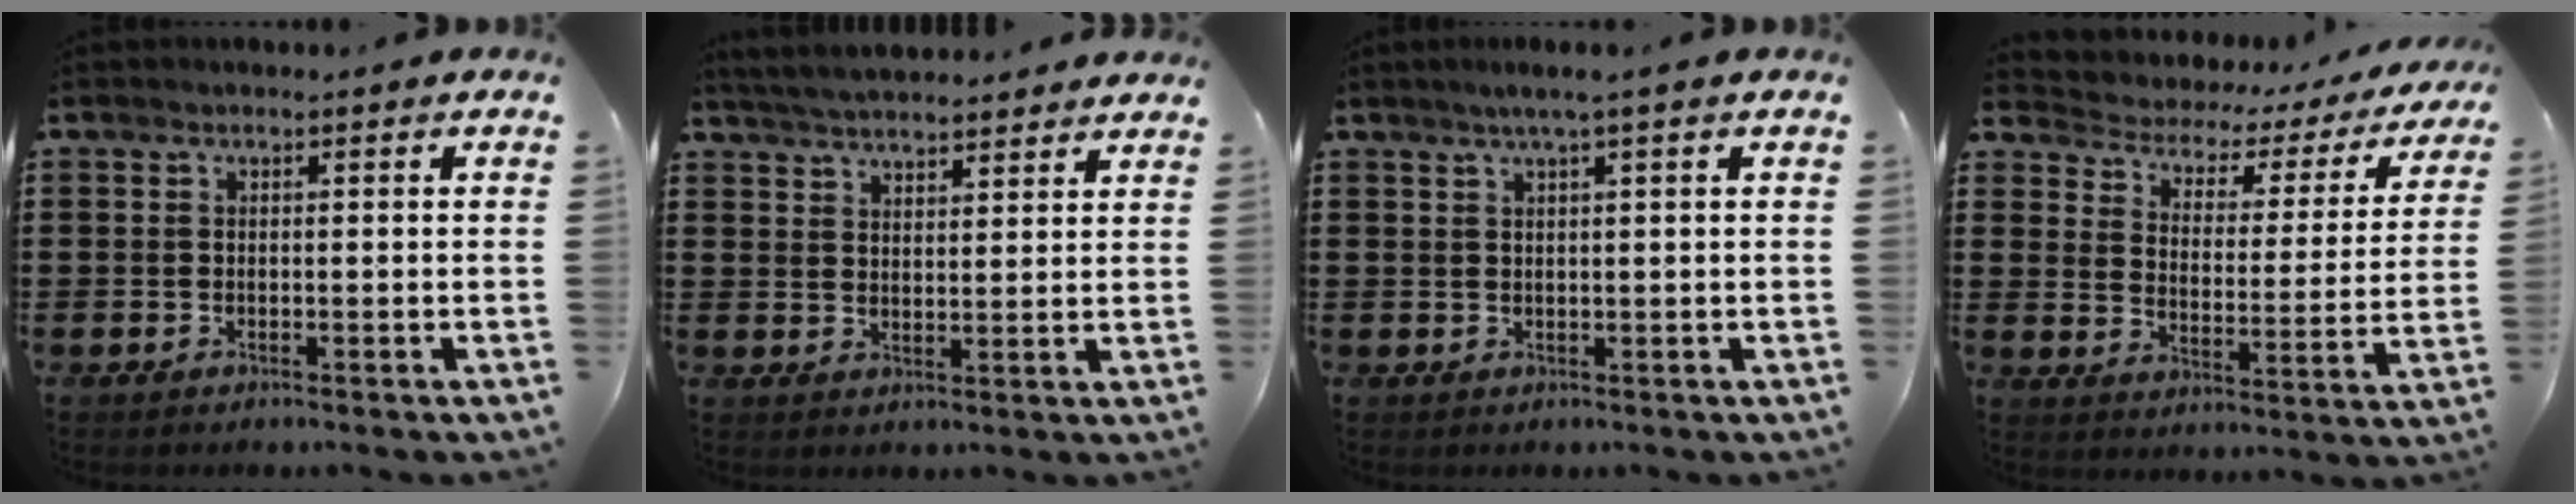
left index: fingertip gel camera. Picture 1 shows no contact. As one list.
[{"total": 4.1, "force": [4.1, -0.1, 0.5], "torque": [-0.023, -0.014, 0.074]}, {"total": 2.0, "force": [1.1, -0.4, 1.6], "torque": [-0.031, -0.003, 0.019]}, {"total": 2.5, "force": [1.9, 1.2, 0.9], "torque": [-0.035, -0.025, 0.021]}]